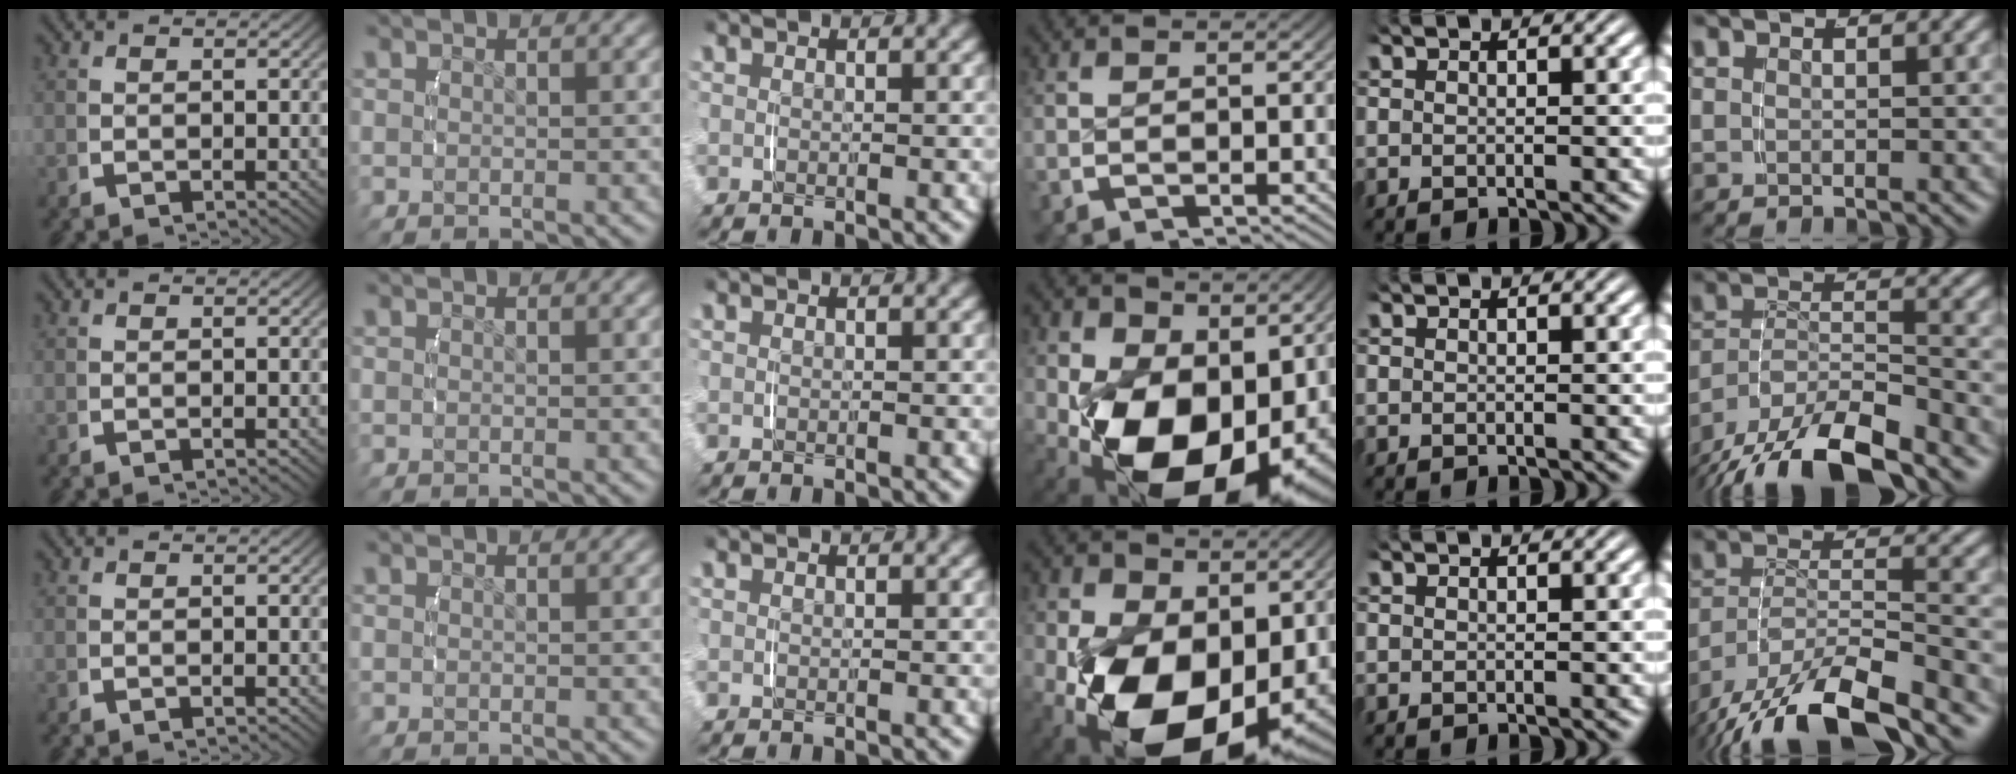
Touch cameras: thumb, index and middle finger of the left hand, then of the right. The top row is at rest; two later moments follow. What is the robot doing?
{"motion": "lift_and_place", "object": "backpack"}